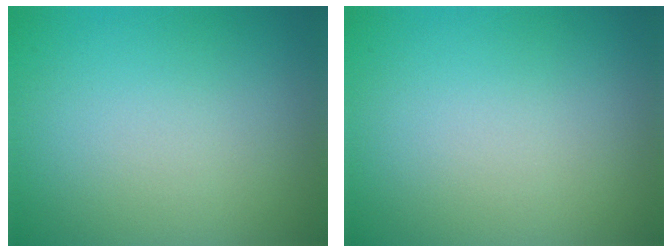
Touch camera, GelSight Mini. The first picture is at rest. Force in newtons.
{"total": 0.0}